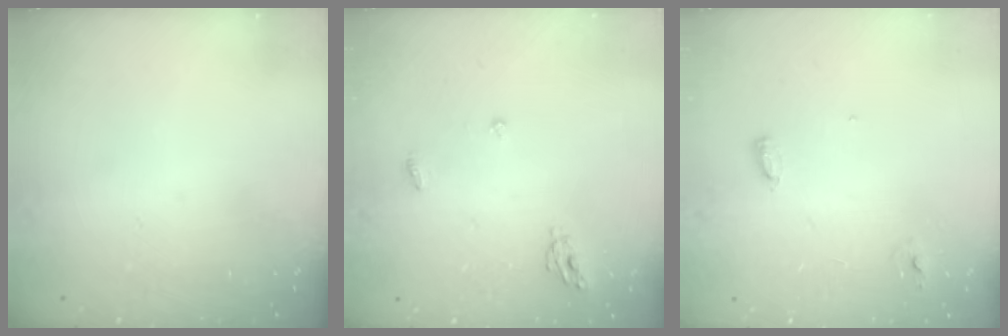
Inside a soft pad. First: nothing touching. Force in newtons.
{"total": 4.9, "press": 4.9, "slide": 0.4}
{"total": 5.0, "press": 5.0, "slide": 0.4}